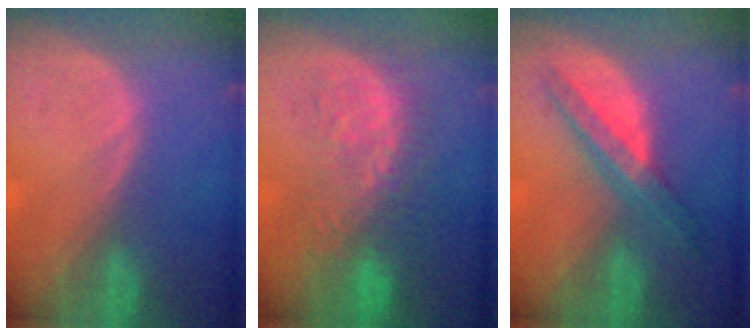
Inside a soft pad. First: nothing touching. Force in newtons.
{"total": 9.6, "press": 9.1, "slide": 3.0}
{"total": 7.1, "press": 6.0, "slide": 3.7}